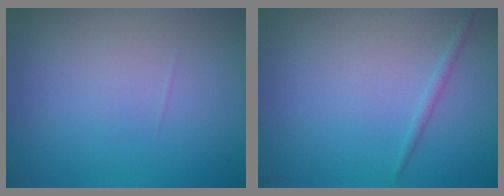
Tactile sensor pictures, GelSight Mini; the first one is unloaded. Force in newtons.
{"total": 0.8, "press": 0.8, "slide": 0.0}